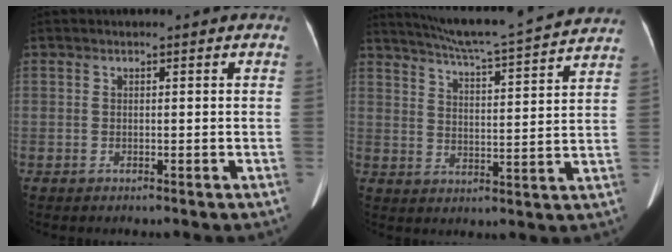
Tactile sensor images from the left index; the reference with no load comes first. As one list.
[{"total": 19.8, "force": [18.4, -0.3, 7.5], "torque": [-0.131, -0.011, 0.247]}]